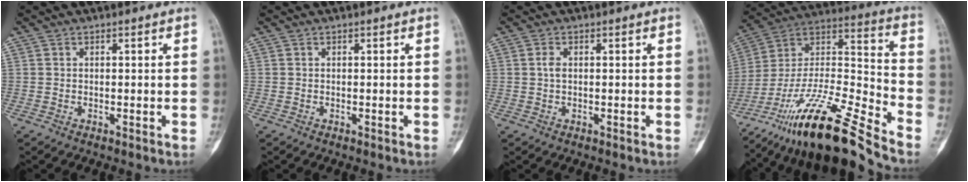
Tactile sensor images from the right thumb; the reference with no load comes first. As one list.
[{"total": 0.0}, {"total": 1.5, "force": [0.3, 0.9, 1.2], "torque": [-0.022, 0.002, 0.005]}, {"total": 24.2, "force": [-17.9, 3.9, 15.8], "torque": [-0.303, 0.064, -0.324]}]